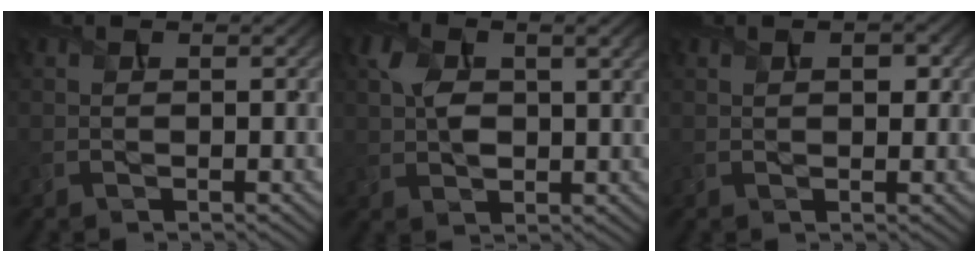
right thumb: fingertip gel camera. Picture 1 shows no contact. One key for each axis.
{"total": 6.3, "fx": 1.5, "fy": 3.5, "fz": 5.0, "tx": -0.104, "ty": 0.003, "tz": 0.026}
{"total": 1.9, "fx": 0.6, "fy": 1.1, "fz": 1.4, "tx": -0.021, "ty": -0.002, "tz": 0.013}